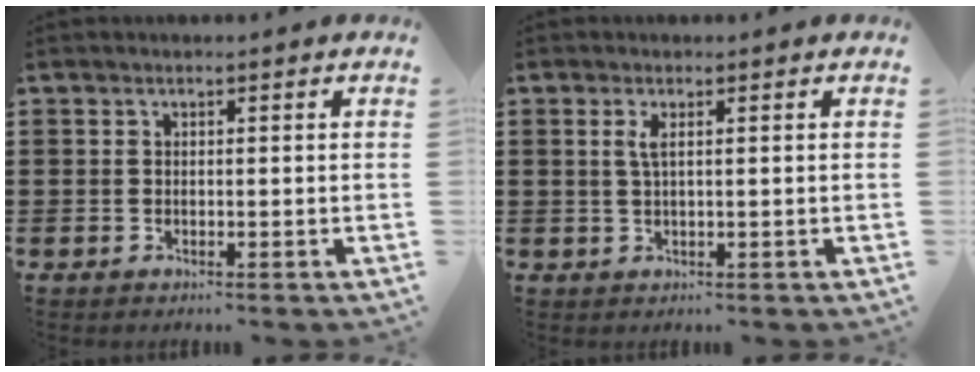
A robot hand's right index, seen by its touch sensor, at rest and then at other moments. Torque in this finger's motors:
{"motor_torque": [0.15, 0.11, 0.23, 0.05]}